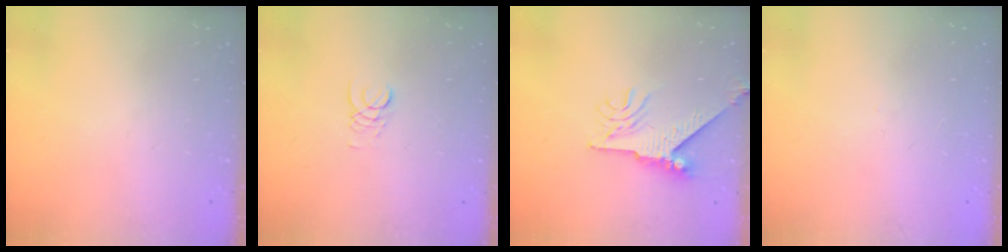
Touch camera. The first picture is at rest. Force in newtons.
{"total": 3.4, "press": 3.4, "slide": 0.3}
{"total": 8.3, "press": 8.2, "slide": 0.8}
{"total": 0.0}